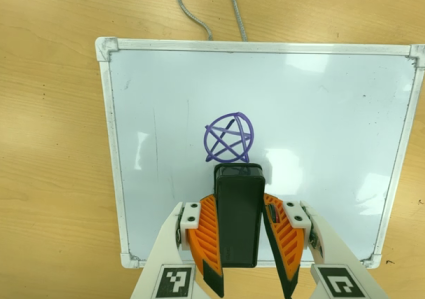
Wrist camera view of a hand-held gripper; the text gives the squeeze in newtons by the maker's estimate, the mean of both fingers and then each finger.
{"total": 6.5, "left": 5.4, "right": 7.7}